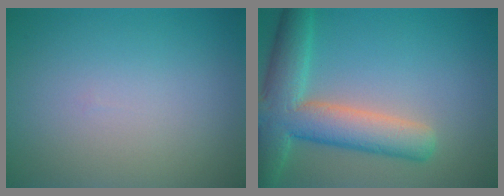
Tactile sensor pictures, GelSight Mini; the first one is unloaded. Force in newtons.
{"total": 7.8, "press": 7.8, "slide": 0.5}